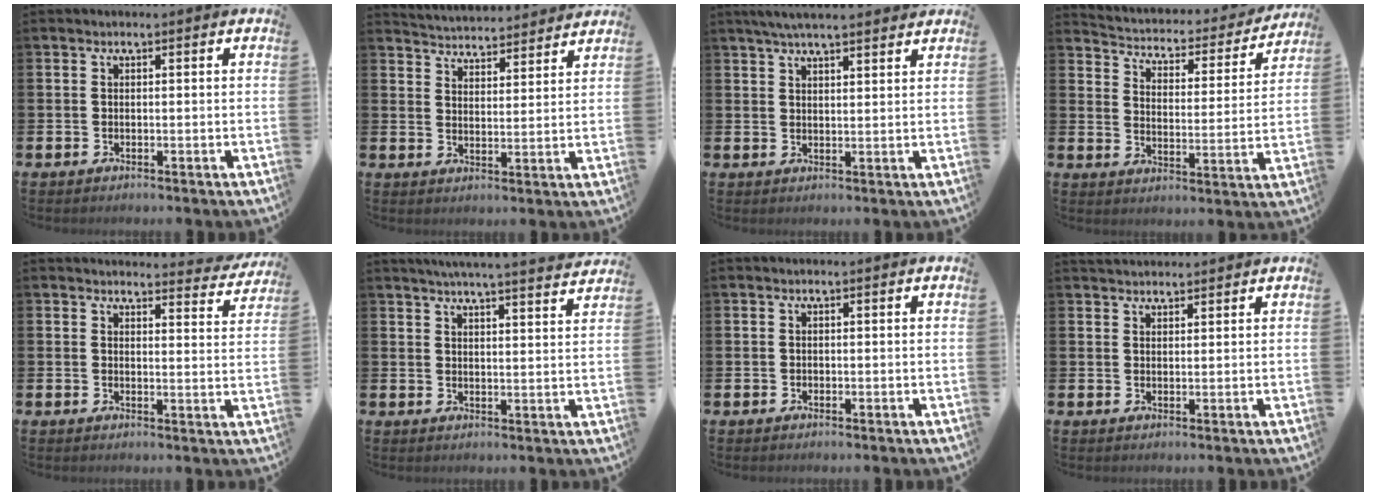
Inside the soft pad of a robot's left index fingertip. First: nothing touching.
{"total": 4.7, "force": [4.7, 0.5, -0.4], "torque": [-0.007, -0.038, 0.081]}
{"total": 4.5, "force": [4.1, 0.5, 1.7], "torque": [-0.039, -0.009, 0.075]}
{"total": 4.0, "force": [3.7, 1.4, 0.6], "torque": [-0.040, -0.036, 0.054]}
{"total": 3.3, "force": [3.2, 0.4, 0.3], "torque": [0.007, -0.028, 0.052]}
{"total": 5.4, "force": [5.2, -0.7, 1.2], "torque": [-0.025, -0.030, 0.090]}
{"total": 0.0}
{"total": 2.1, "force": [2.0, 0.5, 0.0], "torque": [0.007, -0.009, 0.035]}